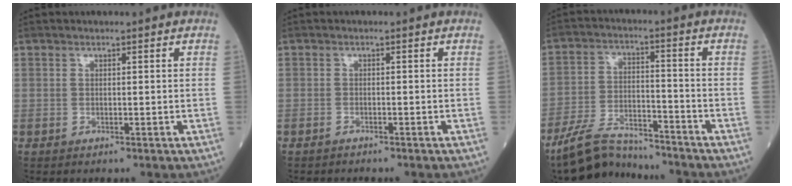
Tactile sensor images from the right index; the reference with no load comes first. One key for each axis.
{"total": 0.9, "fx": -0.9, "fy": 0.3, "fz": 0.1, "tx": -0.006, "ty": 0.000, "tz": -0.012}
{"total": 9.6, "fx": -8.8, "fy": 2.3, "fz": 2.8, "tx": -0.054, "ty": 0.002, "tz": -0.160}